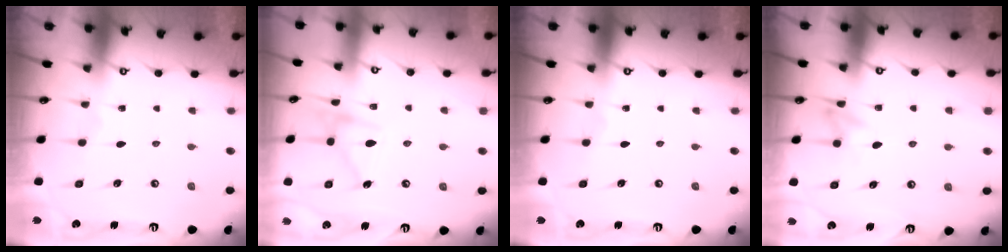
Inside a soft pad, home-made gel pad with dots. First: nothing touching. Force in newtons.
{"total": 13.7, "press": 13.7, "slide": 0.1}
{"total": 0.0}
{"total": 6.8, "press": 6.4, "slide": 2.2}